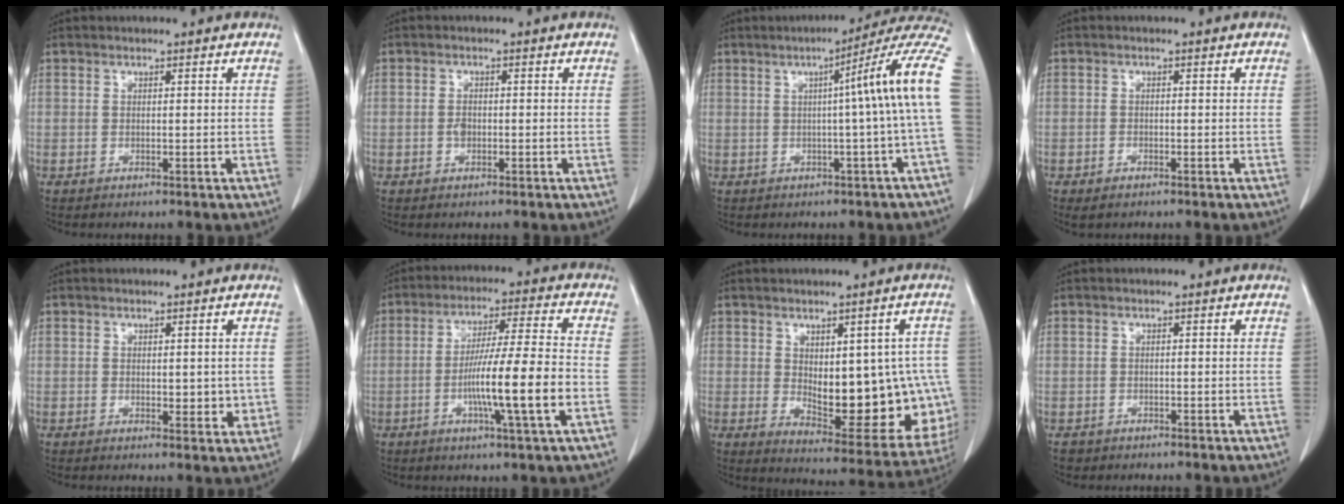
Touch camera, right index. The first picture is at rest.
{"total": 1.4, "force": [-0.4, 0.8, 1.1], "torque": [-0.019, 0.005, -0.004]}
{"total": 12.4, "force": [1.3, -1.7, 12.3], "torque": [-0.141, 0.029, 0.006]}
{"total": 1.9, "force": [-1.4, 0.9, 1.0], "torque": [-0.020, -0.002, -0.017]}
{"total": 2.8, "force": [0.1, 1.4, 2.4], "torque": [-0.028, -0.004, 0.007]}
{"total": 12.6, "force": [-3.2, -0.6, 12.1], "torque": [-0.212, -0.001, -0.058]}
{"total": 16.9, "force": [-0.9, 7.5, 15.1], "torque": [-0.161, 0.006, 0.018]}
{"total": 1.4, "force": [-0.8, 1.1, 0.0], "torque": [-0.012, 0.003, -0.013]}